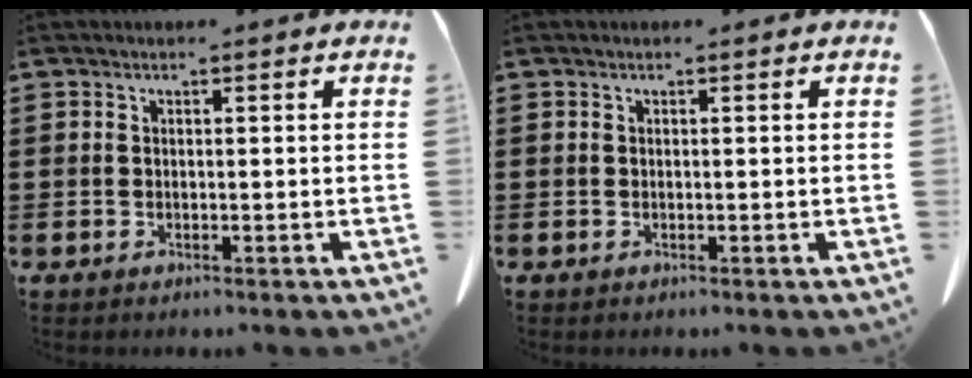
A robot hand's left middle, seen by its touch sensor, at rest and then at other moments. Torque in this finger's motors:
{"motor_torque": [-0.34, -0.37, 0.00, 0.00]}